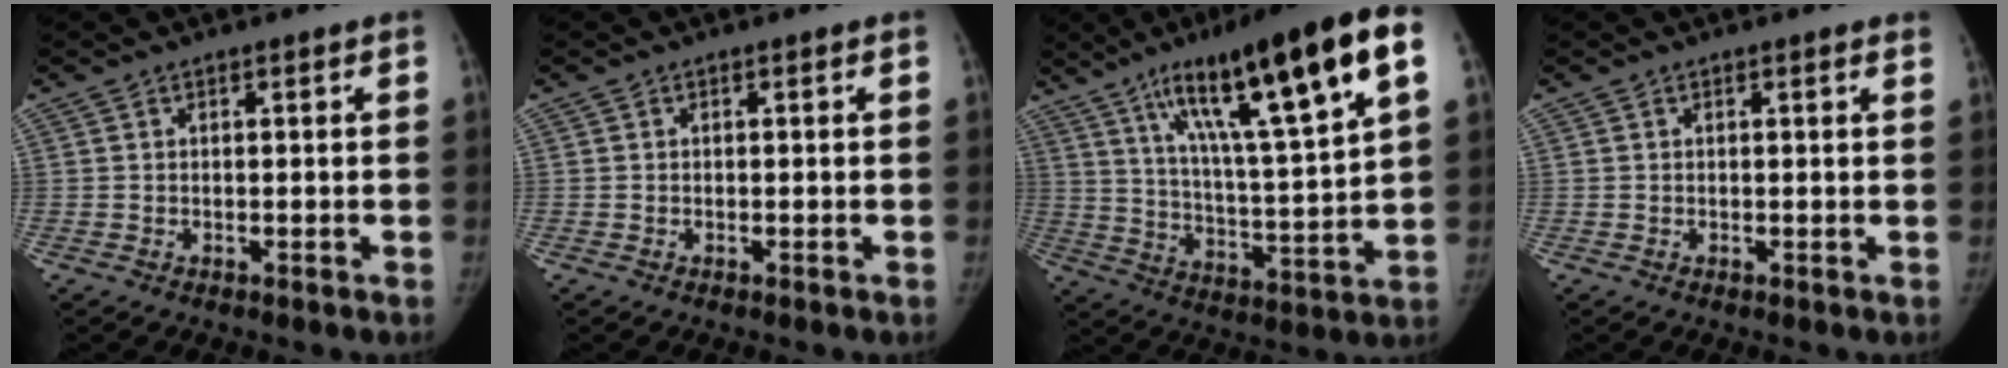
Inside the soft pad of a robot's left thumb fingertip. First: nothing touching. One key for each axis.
{"total": 0.0}
{"total": 25.8, "fx": 12.4, "fy": 4.5, "fz": 22.2, "tx": -0.338, "ty": -0.019, "tz": 0.204}
{"total": 0.9, "fx": 0.7, "fy": 0.1, "fz": 0.6, "tx": -0.003, "ty": 0.003, "tz": 0.007}